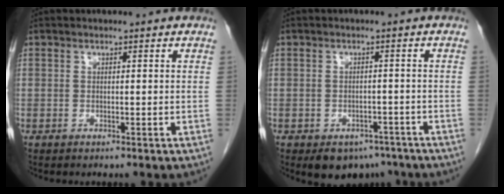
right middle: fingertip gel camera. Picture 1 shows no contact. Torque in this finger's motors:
{"motor_torque": [0.02, -0.01, 0.01, 0.01]}